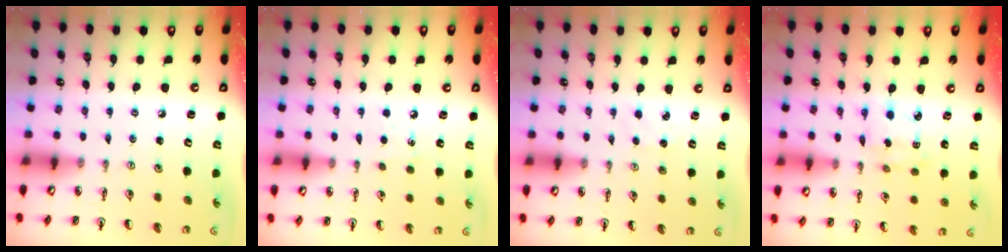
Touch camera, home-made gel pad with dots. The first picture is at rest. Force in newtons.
{"total": 5.6, "press": 5.5, "slide": 0.7}
{"total": 2.9, "press": 2.9, "slide": 0.4}
{"total": 2.9, "press": 2.9, "slide": 0.2}